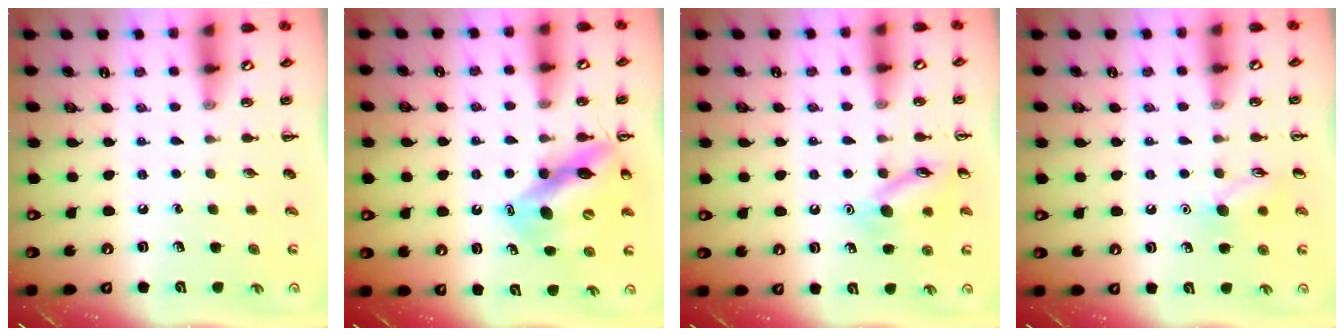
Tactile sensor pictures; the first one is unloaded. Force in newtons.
{"total": 12.9, "press": 12.5, "slide": 3.4}
{"total": 11.7, "press": 11.6, "slide": 0.9}
{"total": 8.3, "press": 8.3, "slide": 0.8}